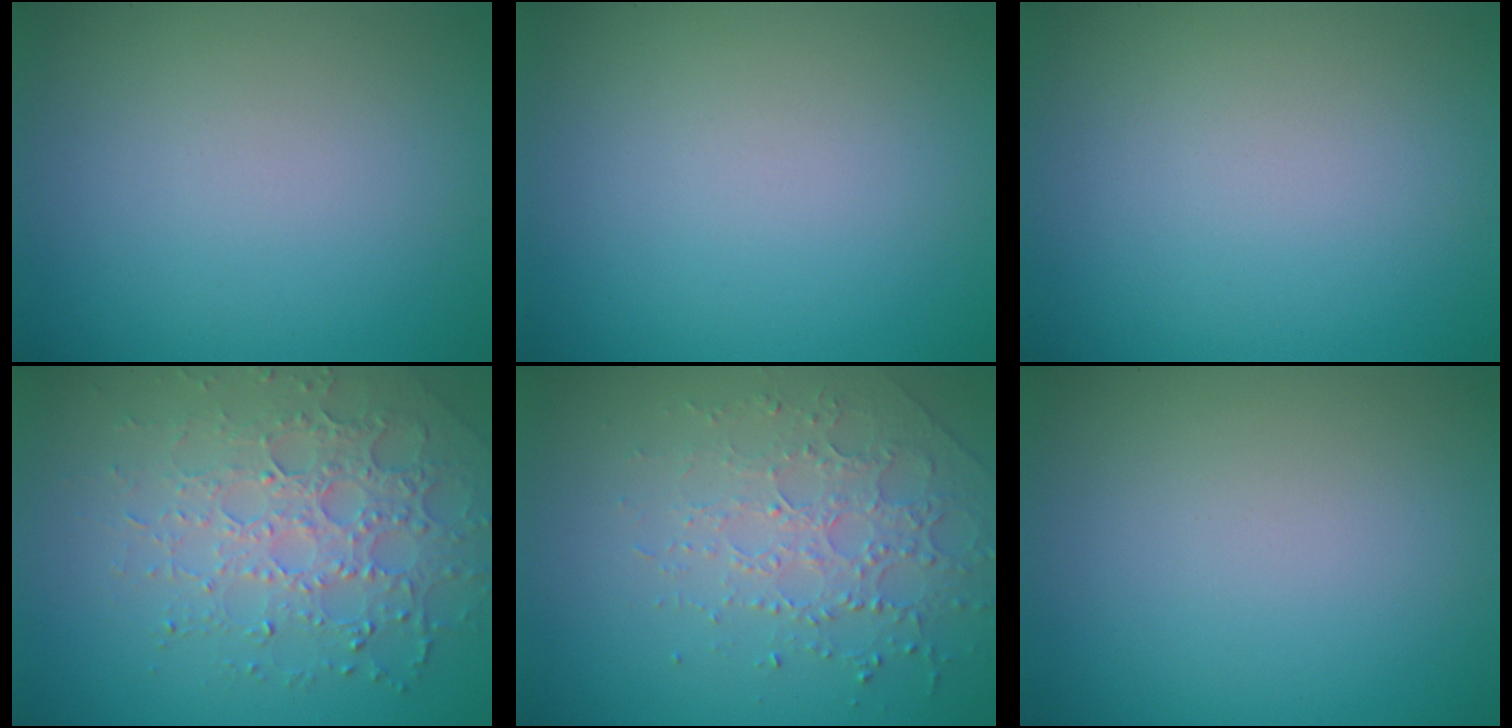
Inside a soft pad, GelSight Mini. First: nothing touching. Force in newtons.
{"total": 0.0}
{"total": 0.0}
{"total": 4.9, "press": 4.3, "slide": 2.3}
{"total": 2.6, "press": 2.4, "slide": 1.1}
{"total": 0.0}